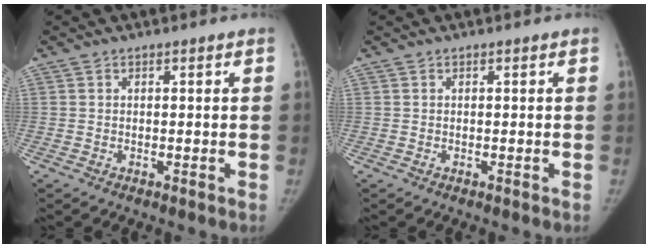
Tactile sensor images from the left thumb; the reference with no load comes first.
{"total": 0.0}